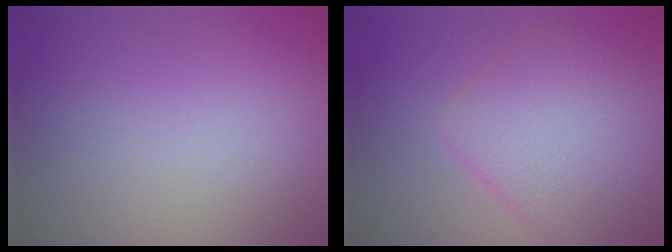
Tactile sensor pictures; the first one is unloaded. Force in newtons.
{"total": 5.9, "press": 5.9, "slide": 0.1}